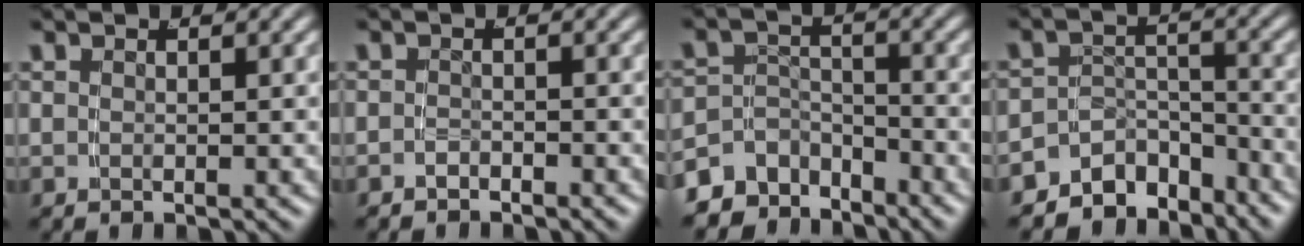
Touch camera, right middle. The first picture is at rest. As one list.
[{"total": 1.4, "force": [-1.4, 0.3, -0.1], "torque": [-0.002, -0.008, -0.019]}, {"total": 7.3, "force": [-5.1, 4.5, 2.6], "torque": [-0.047, -0.021, -0.083]}, {"total": 9.2, "force": [-7.1, 5.1, 3.0], "torque": [-0.050, -0.020, -0.116]}]